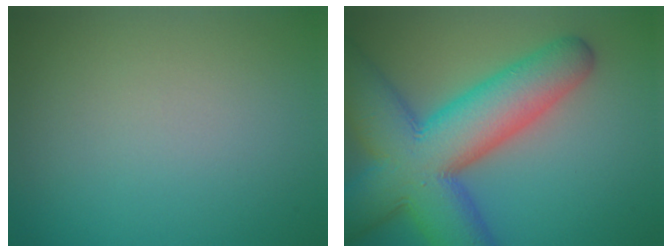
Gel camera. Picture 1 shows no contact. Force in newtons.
{"total": 13.4, "press": 13.4, "slide": 0.5}